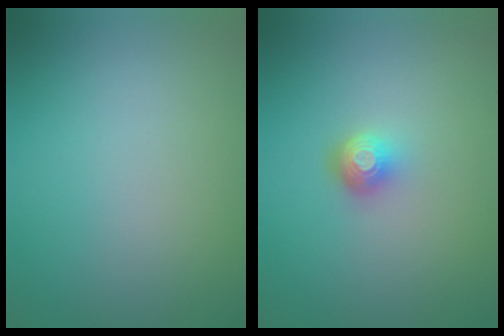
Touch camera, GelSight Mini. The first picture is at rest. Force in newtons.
{"total": 2.0, "press": 1.4, "slide": 1.4}